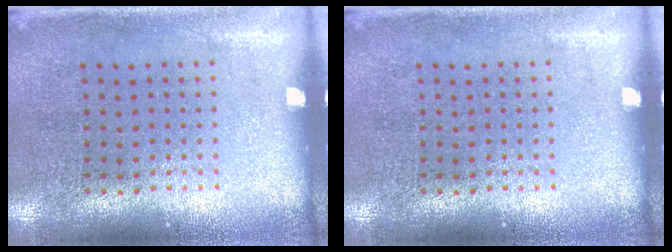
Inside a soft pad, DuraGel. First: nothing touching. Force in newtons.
{"total": 0.0}